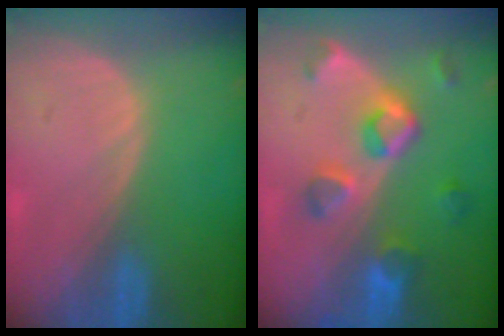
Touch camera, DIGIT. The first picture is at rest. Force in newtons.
{"total": 7.6, "press": 7.2, "slide": 2.5}